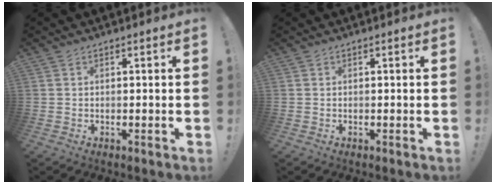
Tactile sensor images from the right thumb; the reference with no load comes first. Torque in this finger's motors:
{"motor_torque": [-0.01, 0.18, 0.07, -0.16, -0.03]}